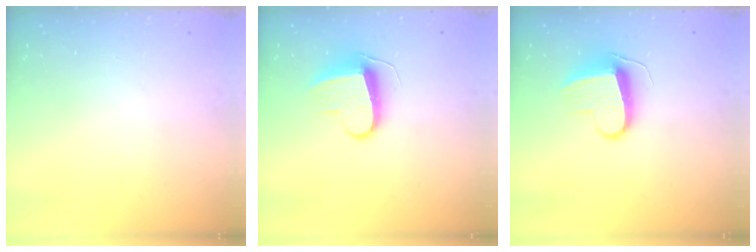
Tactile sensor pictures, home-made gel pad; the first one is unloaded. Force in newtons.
{"total": 9.1, "press": 9.1, "slide": 0.3}
{"total": 9.1, "press": 9.1, "slide": 0.3}